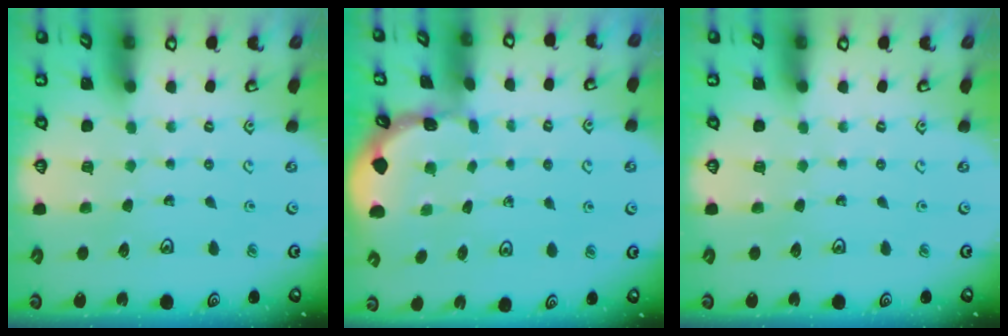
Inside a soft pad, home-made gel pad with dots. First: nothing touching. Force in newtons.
{"total": 0.5, "press": 0.5, "slide": 0.2}
{"total": 0.0}